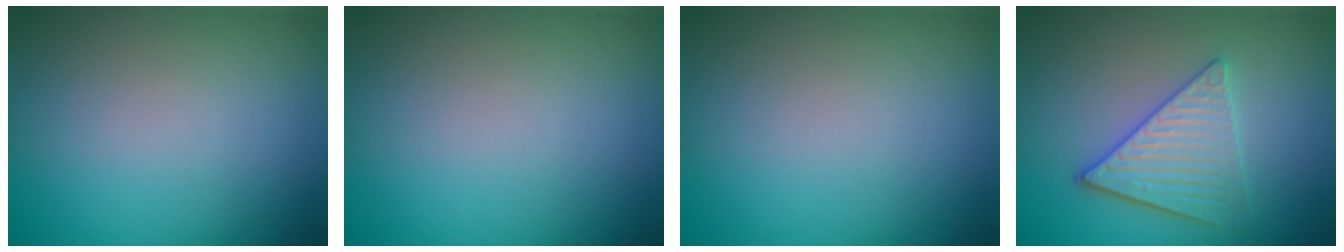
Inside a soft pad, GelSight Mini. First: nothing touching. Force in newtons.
{"total": 0.0}
{"total": 0.0}
{"total": 3.9, "press": 3.5, "slide": 1.7}